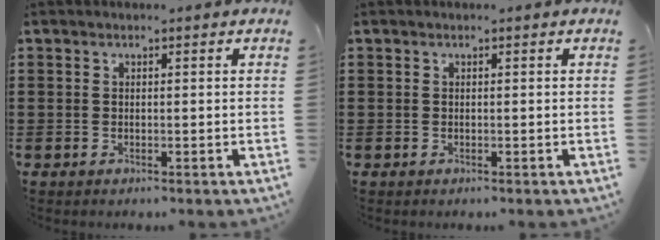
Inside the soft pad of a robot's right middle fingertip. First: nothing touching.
{"total": 0.0}